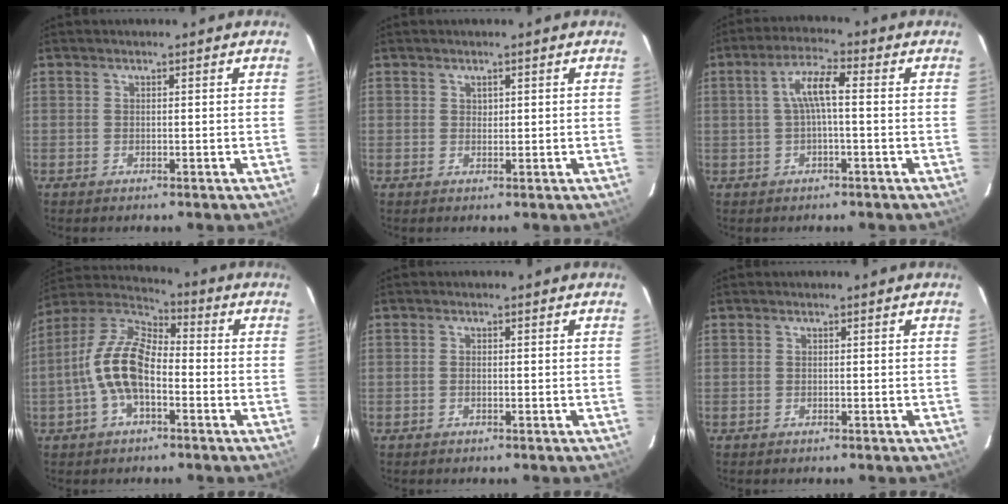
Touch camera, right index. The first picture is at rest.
{"total": 0.8, "force": [0.5, 0.7, 0.2], "torque": [-0.002, 0.004, 0.008]}
{"total": 5.5, "force": [0.0, 0.9, 5.4], "torque": [-0.106, 0.013, 0.002]}
{"total": 12.9, "force": [-3.0, 6.3, 10.8], "torque": [-0.227, 0.015, -0.062]}
{"total": 0.6, "force": [-0.1, 0.3, 0.4], "torque": [-0.010, 0.001, -0.005]}
{"total": 0.0}